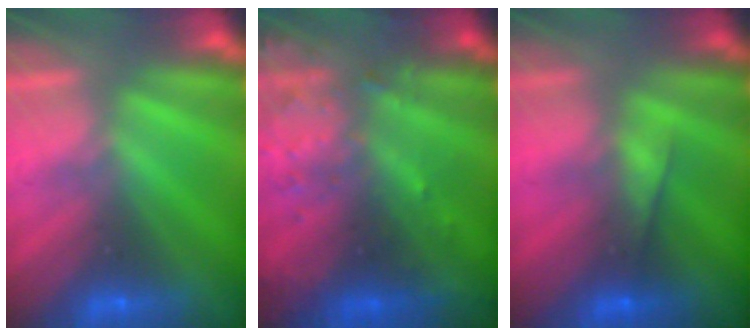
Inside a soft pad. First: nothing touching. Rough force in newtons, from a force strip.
{"total": 7.9}
{"total": 4.7}